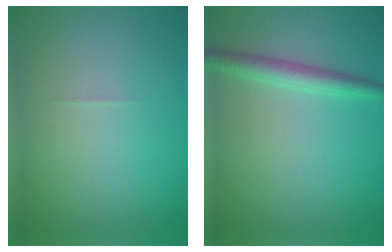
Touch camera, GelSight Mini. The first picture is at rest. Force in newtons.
{"total": 2.5, "press": 2.5, "slide": 0.0}